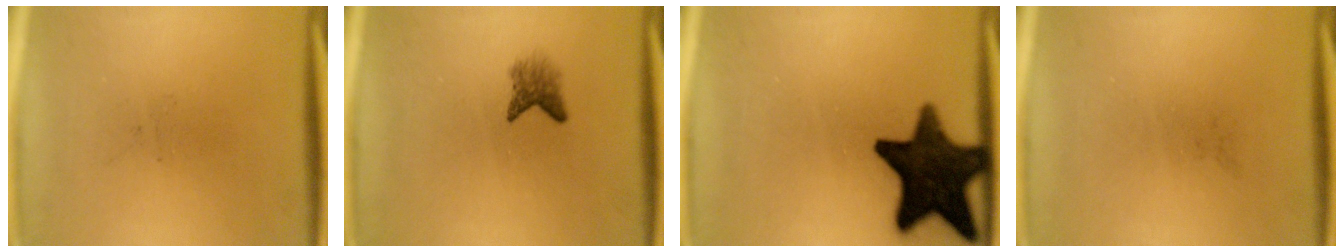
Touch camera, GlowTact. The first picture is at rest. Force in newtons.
{"total": 2.3}
{"total": 15.7}
{"total": 0.0}